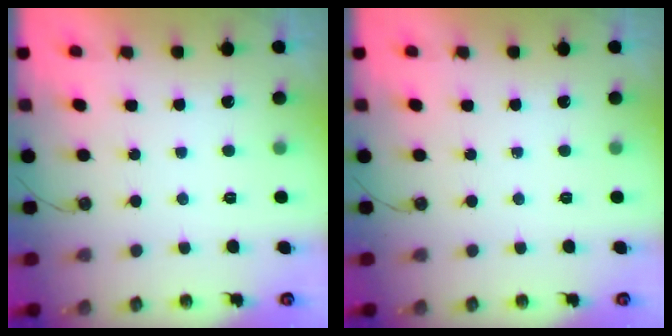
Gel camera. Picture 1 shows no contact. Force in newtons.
{"total": 0.0}